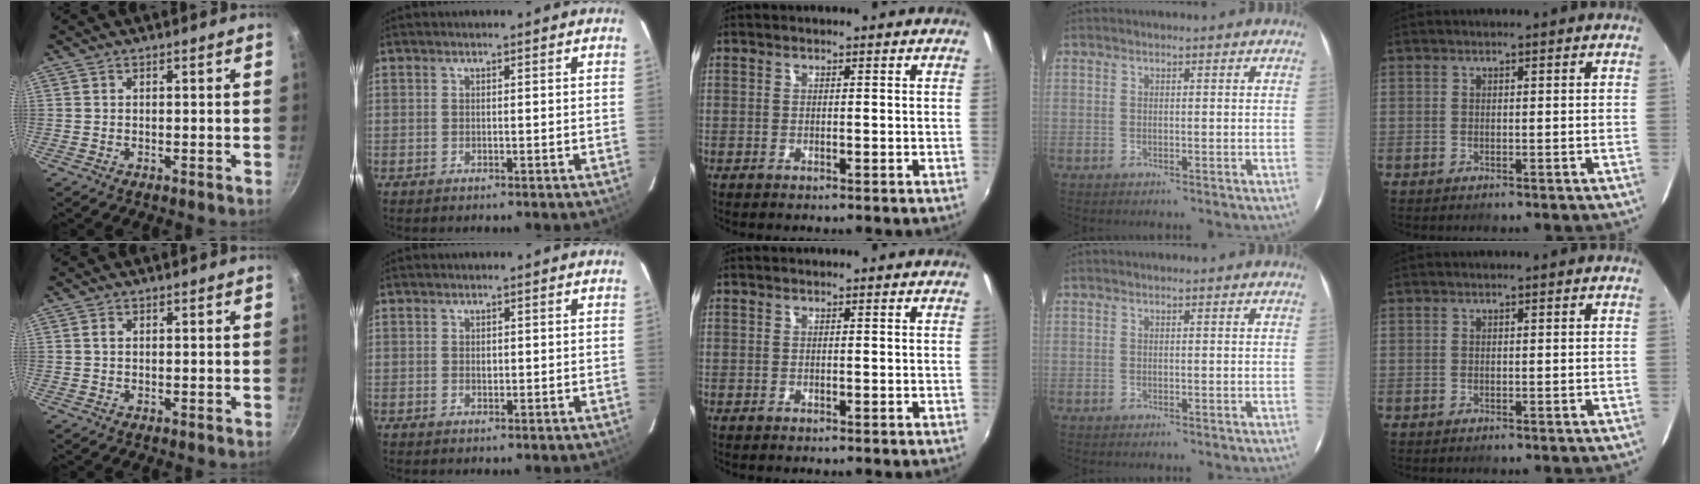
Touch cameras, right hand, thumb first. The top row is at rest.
{"thumb": {"total": 0.9, "force": [0.1, 0.6, 0.6], "torque": [-0.010, 0.003, 0.002]}, "index": {"total": 0.9, "force": [0.0, 0.8, 0.5], "torque": [-0.006, 0.001, 0.001]}}